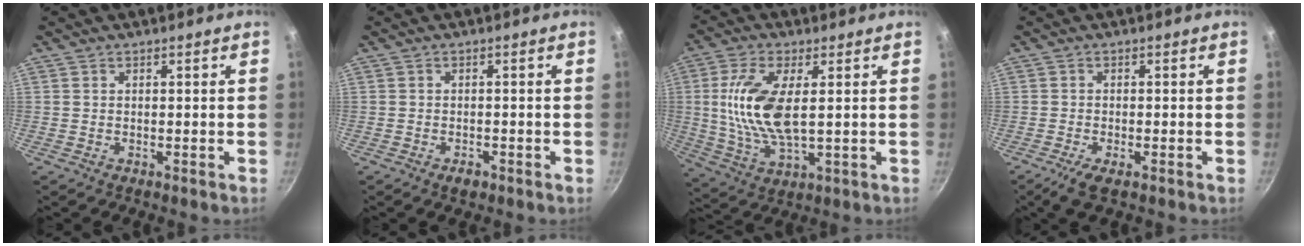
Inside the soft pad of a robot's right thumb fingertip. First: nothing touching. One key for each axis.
{"total": 1.9, "fx": -1.2, "fy": 1.0, "fz": 1.0, "tx": -0.019, "ty": 0.011, "tz": -0.015}
{"total": 13.1, "fx": 1.8, "fy": 5.6, "fz": 11.7, "tx": -0.240, "ty": -0.007, "tz": 0.038}
{"total": 3.5, "fx": -2.0, "fy": 1.0, "fz": 2.7, "tx": -0.060, "ty": 0.002, "tz": -0.039}